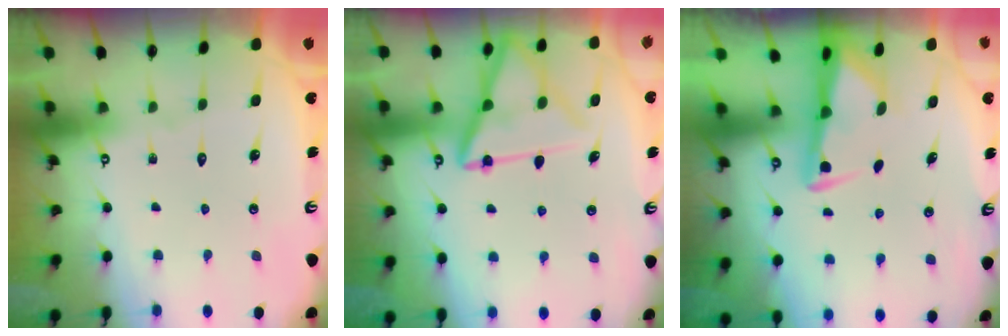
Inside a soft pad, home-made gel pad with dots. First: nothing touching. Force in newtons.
{"total": 13.8, "press": 13.8, "slide": 1.3}
{"total": 3.1, "press": 3.0, "slide": 0.6}